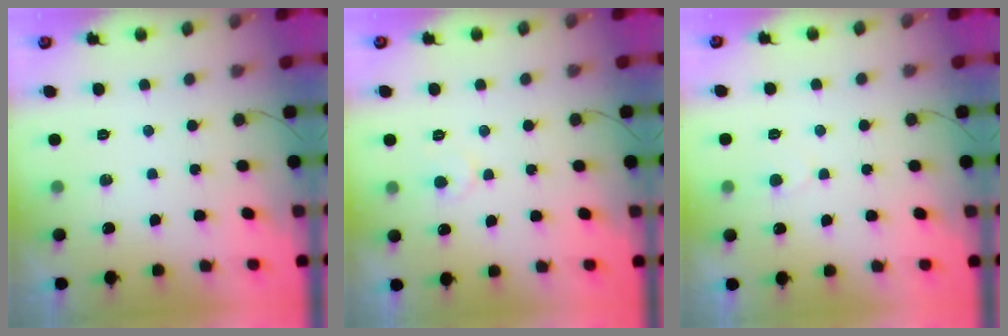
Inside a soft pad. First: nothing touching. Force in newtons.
{"total": 4.3, "press": 4.3, "slide": 0.4}
{"total": 3.8, "press": 3.8, "slide": 0.3}